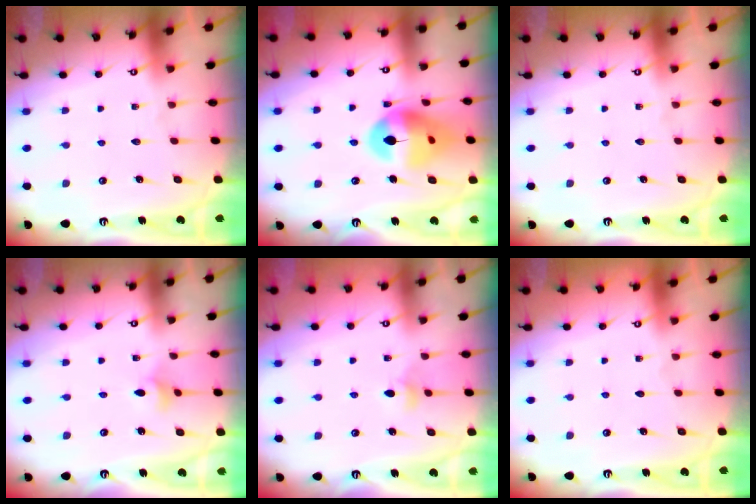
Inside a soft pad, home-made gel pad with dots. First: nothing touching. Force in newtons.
{"total": 15.8, "press": 15.7, "slide": 1.8}
{"total": 0.0}
{"total": 3.0, "press": 2.9, "slide": 0.5}
{"total": 3.8, "press": 3.7, "slide": 0.7}
{"total": 0.0}